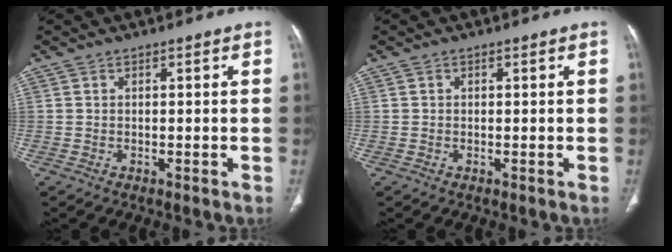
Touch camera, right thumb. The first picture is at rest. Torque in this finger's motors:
{"motor_torque": [-0.24, 0.03, -0.35, 0.15, 0.03]}